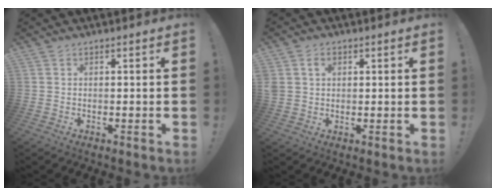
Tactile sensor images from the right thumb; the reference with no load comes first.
{"total": 3.6, "force": [1.3, 2.9, 1.7], "torque": [-0.031, 0.004, 0.024]}